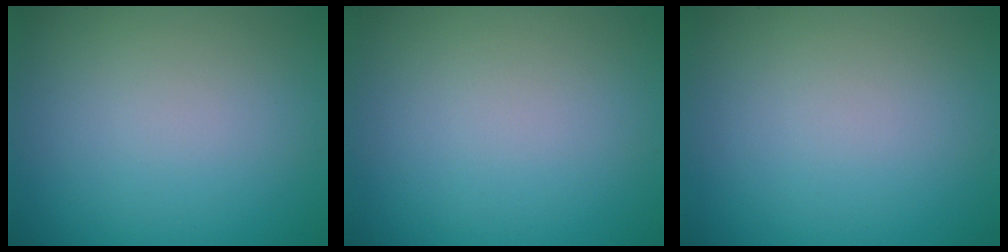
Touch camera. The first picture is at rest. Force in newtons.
{"total": 0.0}
{"total": 0.0}